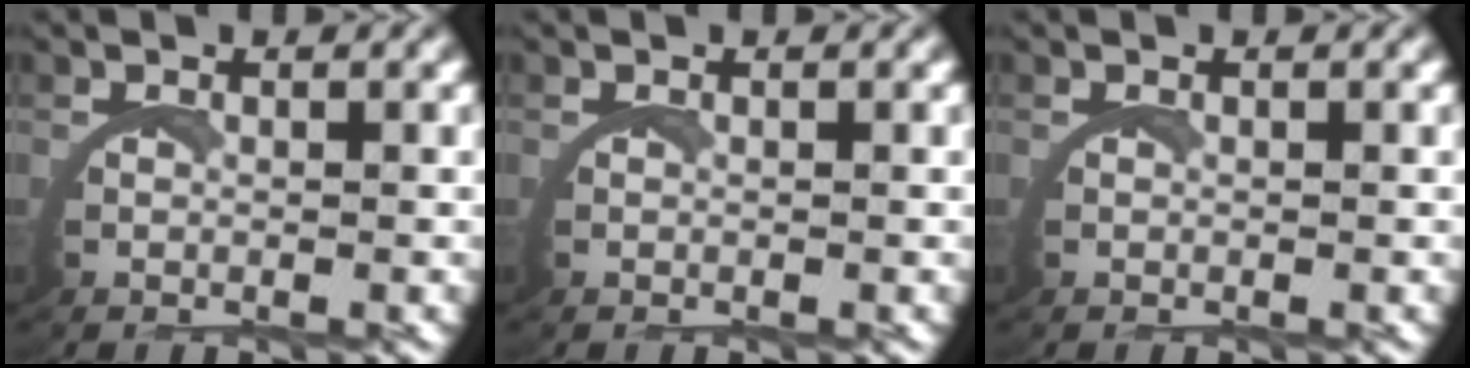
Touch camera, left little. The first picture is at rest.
{"total": 0.0}
{"total": 0.0}